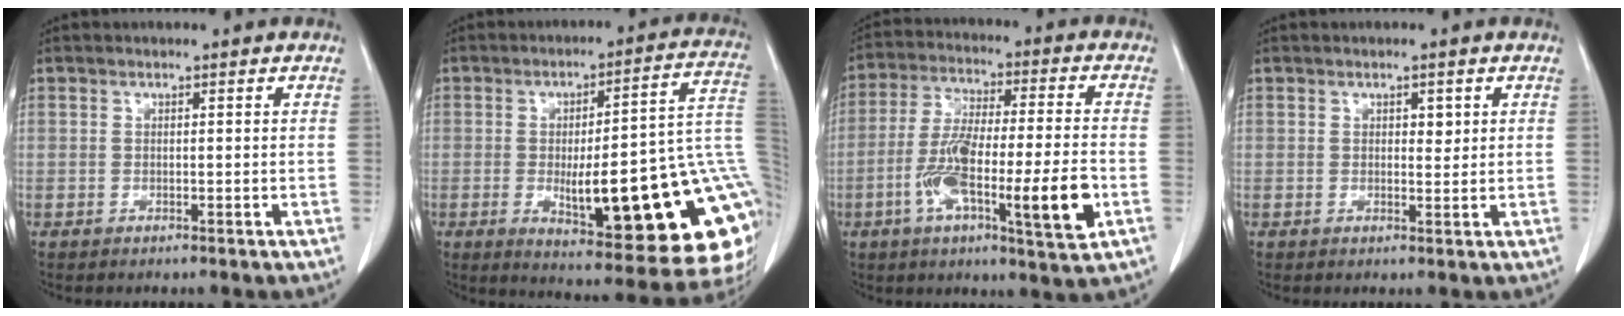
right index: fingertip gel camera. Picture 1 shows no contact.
{"total": 27.4, "force": [-5.1, 5.2, 26.4], "torque": [-0.241, 0.006, -0.064]}
{"total": 16.1, "force": [-4.8, 1.9, 15.2], "torque": [-0.266, -0.006, -0.081]}
{"total": 1.7, "force": [0.7, 0.9, 1.3], "torque": [-0.016, -0.002, 0.010]}